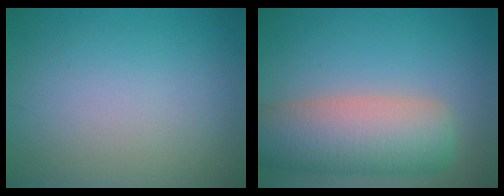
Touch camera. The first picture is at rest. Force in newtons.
{"total": 8.6, "press": 8.6, "slide": 0.8}